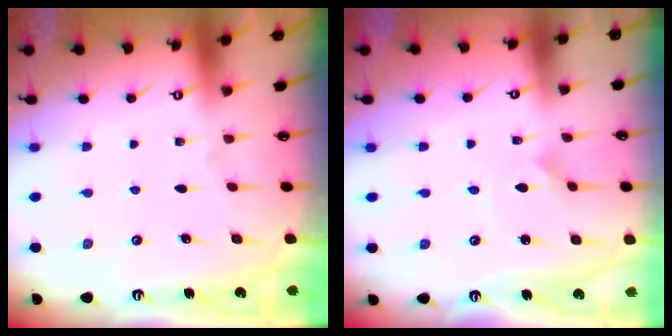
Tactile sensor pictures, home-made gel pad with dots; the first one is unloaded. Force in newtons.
{"total": 1.2, "press": 1.2, "slide": 0.1}